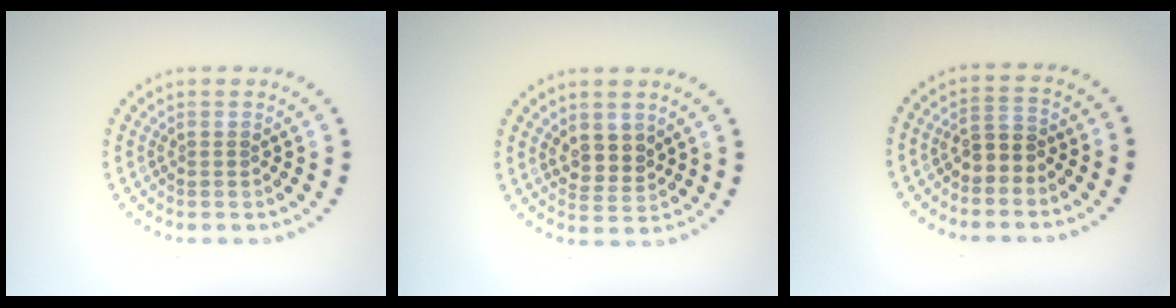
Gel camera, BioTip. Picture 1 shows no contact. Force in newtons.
{"total": 2.4, "press": 2.3, "slide": 1.0}
{"total": 2.4, "press": 2.2, "slide": 1.0}